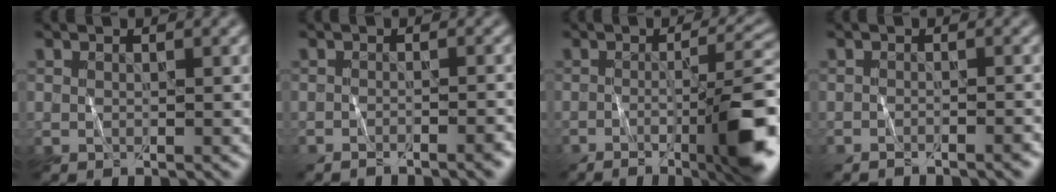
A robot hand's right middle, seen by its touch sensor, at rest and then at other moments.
{"total": 1.8, "force": [-1.5, 0.2, 1.0], "torque": [0.000, -0.001, -0.030]}
{"total": 8.9, "force": [-3.3, 1.8, 8.1], "torque": [-0.090, 0.009, -0.053]}
{"total": 1.4, "force": [-1.2, 0.1, 0.6], "torque": [0.006, -0.001, -0.026]}